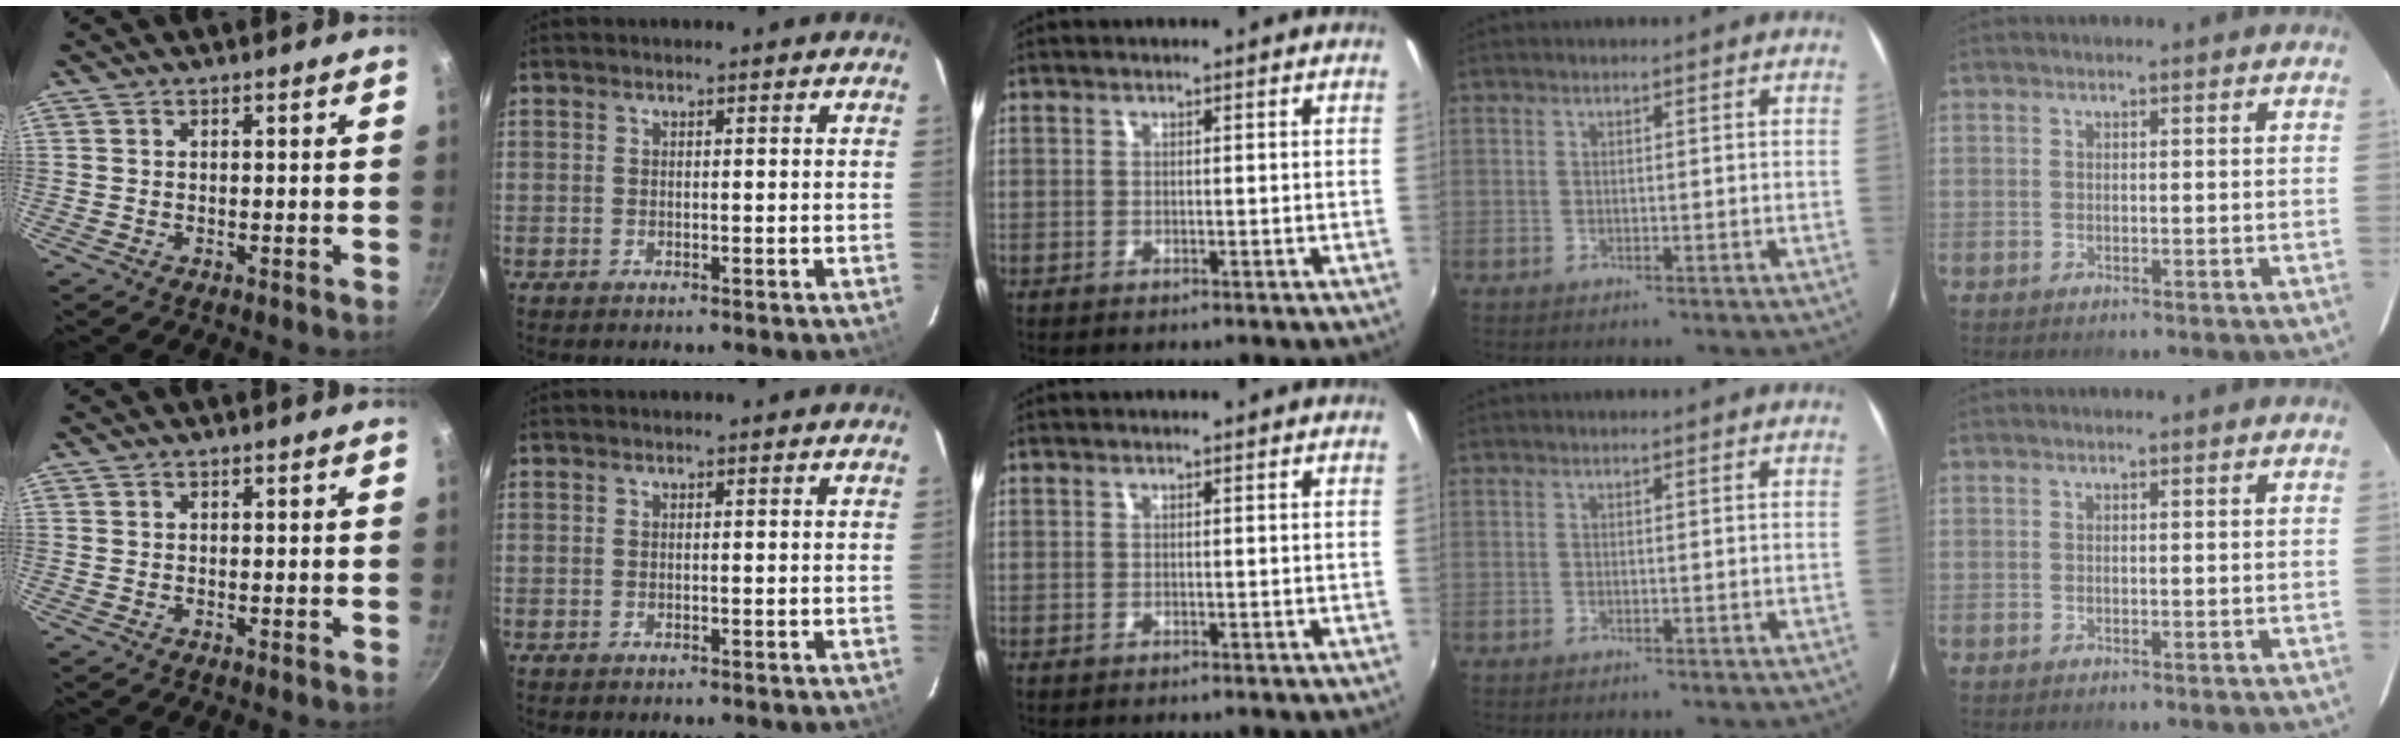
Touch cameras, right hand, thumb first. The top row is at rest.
{}